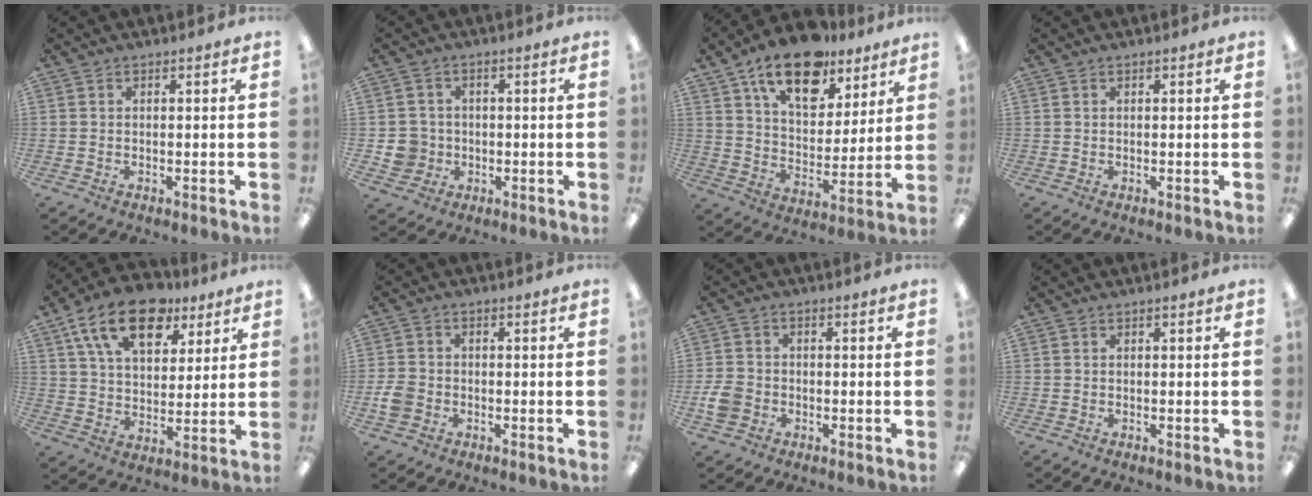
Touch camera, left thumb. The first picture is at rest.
{"total": 6.0, "force": [-0.9, 5.7, 1.4], "torque": [-0.038, 0.012, -0.013]}
{"total": 18.7, "force": [12.4, 9.7, 10.0], "torque": [-0.157, -0.066, 0.217]}
{"total": 0.0}
{"total": 17.8, "force": [10.5, 10.0, 10.3], "torque": [-0.170, -0.039, 0.184]}
{"total": 4.4, "force": [-1.6, 3.5, 2.1], "torque": [-0.038, 0.011, -0.028]}
{"total": 5.1, "force": [-1.7, 4.1, 2.4], "torque": [-0.050, 0.011, -0.031]}
{"total": 0.0}